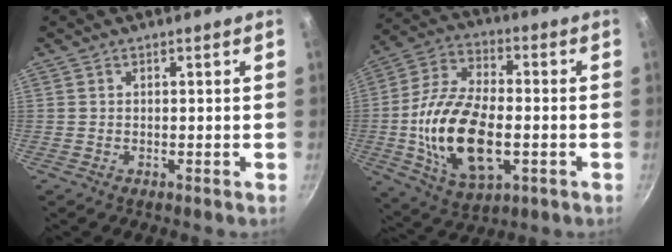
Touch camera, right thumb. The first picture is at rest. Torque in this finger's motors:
{"motor_torque": [-0.36, 1.03, 1.16, 0.46, 0.30]}